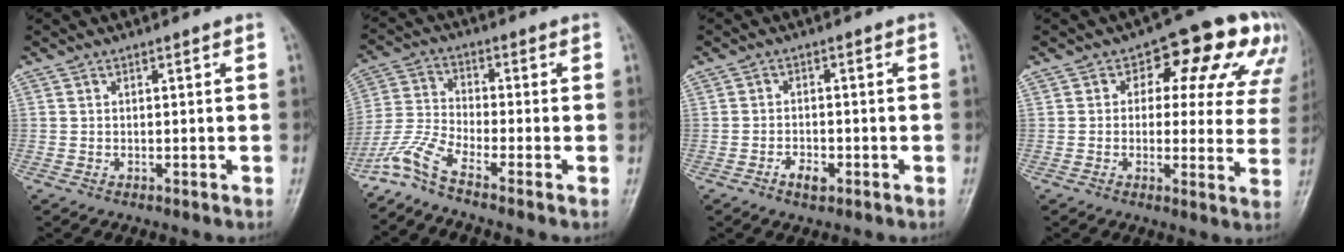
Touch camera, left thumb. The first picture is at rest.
{"total": 6.5, "force": [-5.5, 0.0, 3.5], "torque": [-0.092, 0.020, -0.126]}
{"total": 2.9, "force": [-1.6, 1.6, 1.8], "torque": [-0.028, 0.007, -0.026]}
{"total": 14.5, "force": [6.1, 8.2, 10.4], "torque": [-0.070, 0.004, 0.061]}